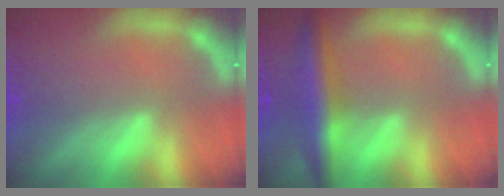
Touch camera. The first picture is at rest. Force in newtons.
{"total": 5.5}